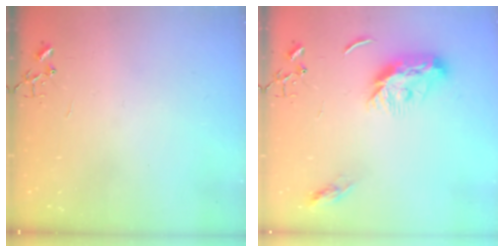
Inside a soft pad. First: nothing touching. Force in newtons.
{"total": 11.0, "press": 11.0, "slide": 0.1}